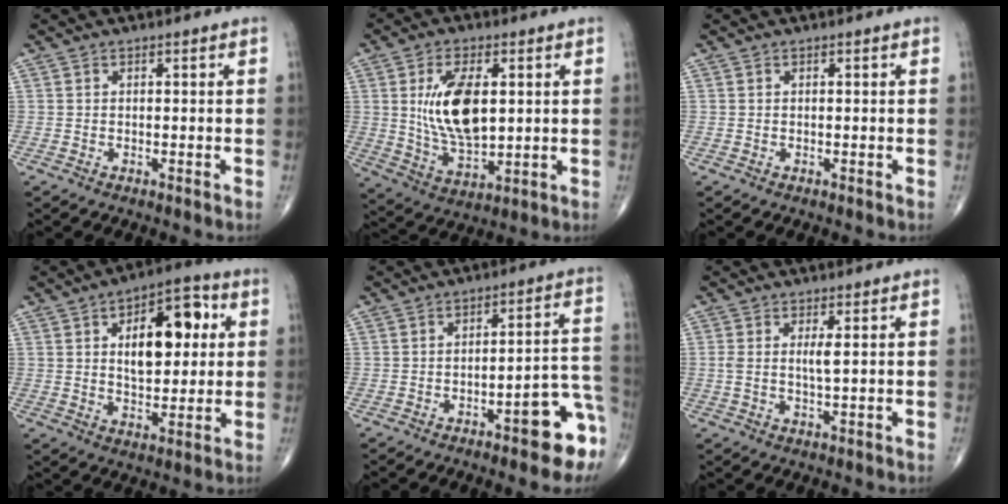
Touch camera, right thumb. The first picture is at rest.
{"total": 13.7, "force": [2.3, 6.9, 11.6], "torque": [-0.203, -0.017, 0.051]}
{"total": 0.0}
{"total": 14.8, "force": [3.5, 7.8, 12.1], "torque": [-0.139, 0.008, 0.051]}
{"total": 11.0, "force": [-5.7, 3.0, 9.0], "torque": [-0.081, 0.048, -0.069]}
{"total": 2.9, "force": [0.6, 0.5, 2.8], "torque": [-0.061, -0.007, 0.013]}